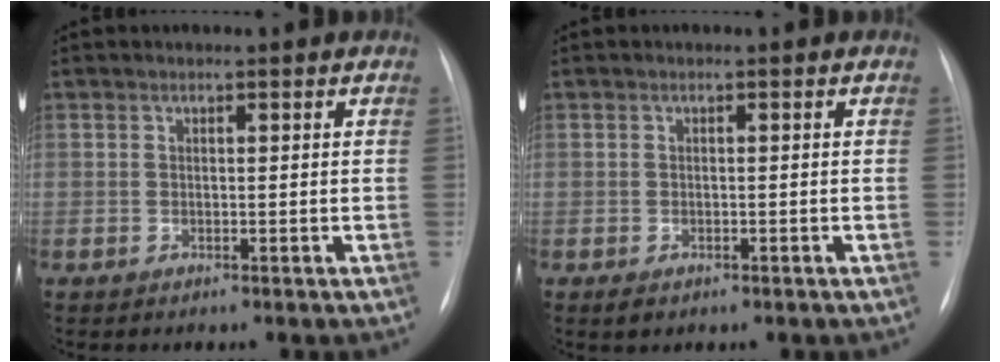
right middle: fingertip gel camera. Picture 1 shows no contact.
{"total": 1.5, "force": [-0.8, 0.9, 0.8], "torque": [-0.012, 0.001, -0.005]}